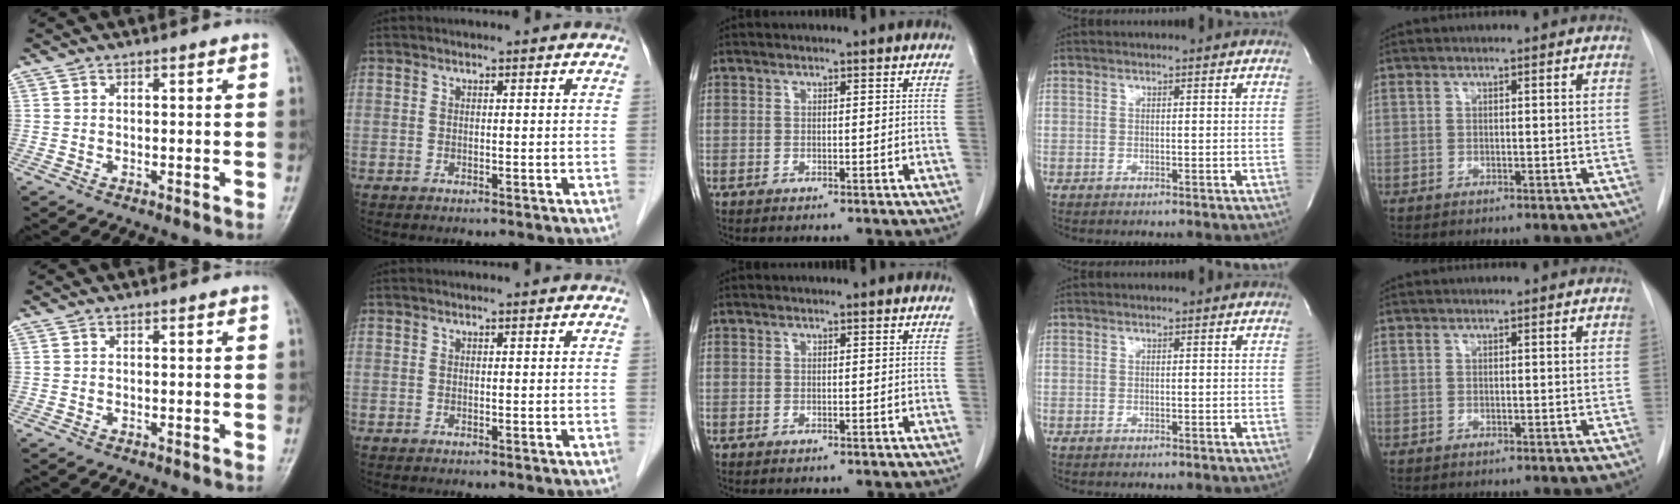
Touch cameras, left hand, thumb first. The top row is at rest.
{}